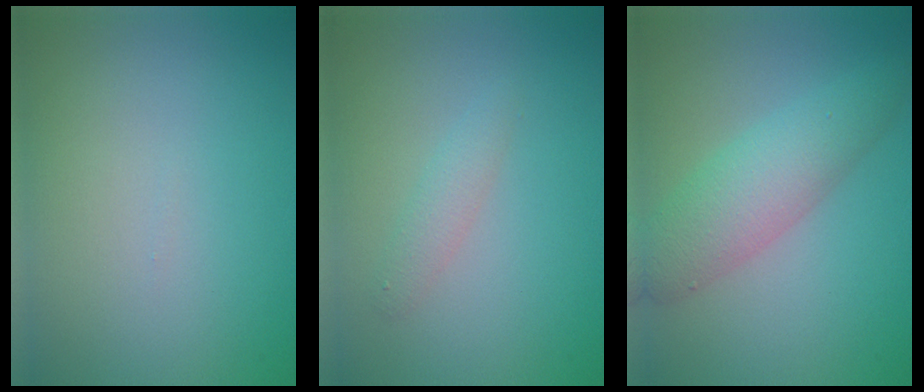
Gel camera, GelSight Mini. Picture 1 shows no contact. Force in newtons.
{"total": 1.5, "press": 1.5, "slide": 0.0}
{"total": 4.9, "press": 4.9, "slide": 0.1}